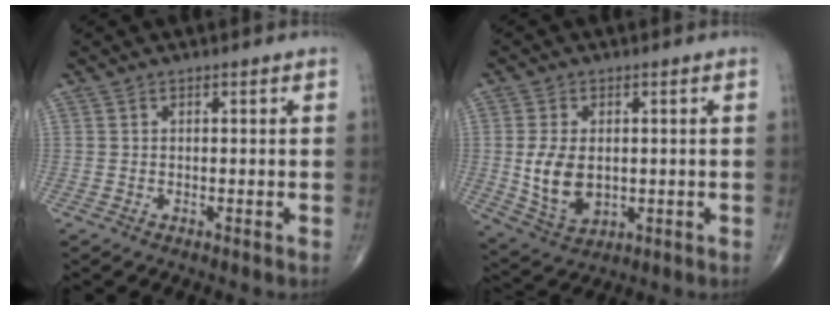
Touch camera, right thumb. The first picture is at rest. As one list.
[{"total": 9.1, "force": [0.0, 5.9, 7.0], "torque": [-0.121, -0.010, 0.013]}]